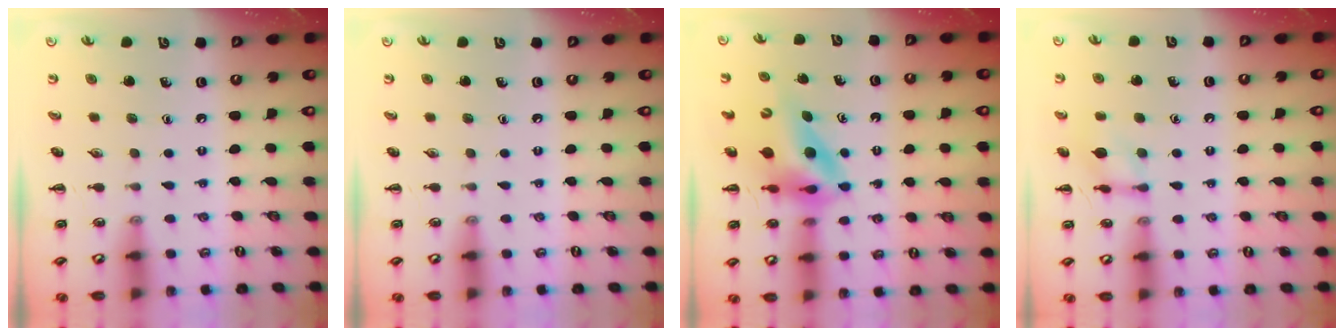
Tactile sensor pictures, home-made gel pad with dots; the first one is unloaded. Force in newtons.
{"total": 0.0}
{"total": 9.6, "press": 9.1, "slide": 3.0}
{"total": 8.6, "press": 8.6, "slide": 0.4}